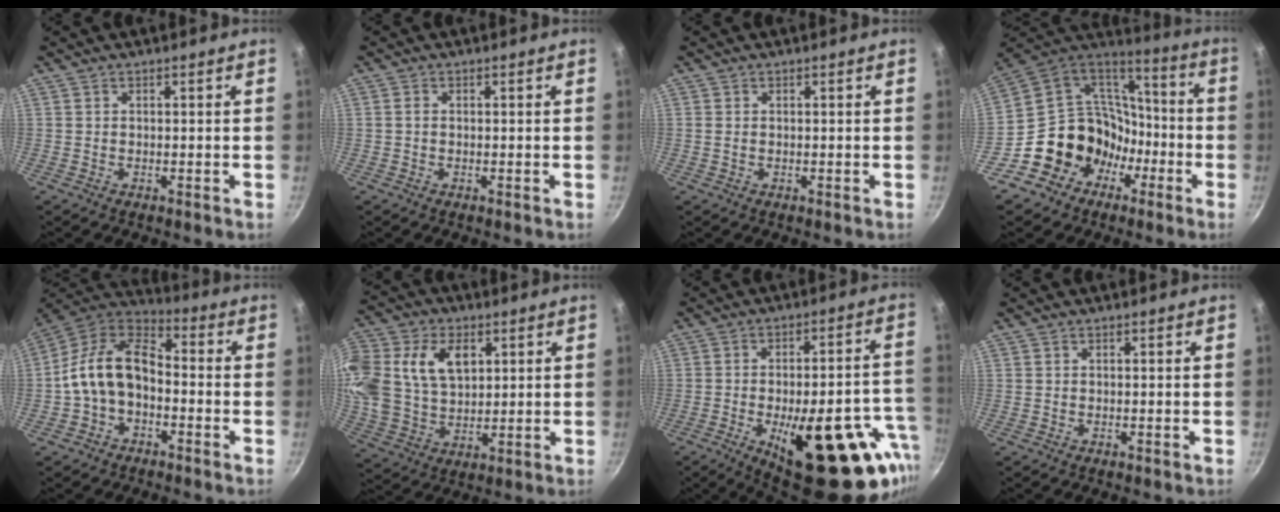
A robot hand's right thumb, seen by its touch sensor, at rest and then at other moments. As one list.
[{"total": 0.9, "force": [0.0, 0.7, 0.6], "torque": [-0.010, 0.004, -0.002]}, {"total": 0.6, "force": [0.1, 0.5, 0.4], "torque": [-0.008, 0.001, 0.001]}, {"total": 18.7, "force": [-6.5, 16.0, 7.3], "torque": [-0.085, 0.082, -0.098]}, {"total": 11.7, "force": [-2.8, 7.0, 9.0], "torque": [-0.160, 0.055, -0.068]}, {"total": 21.6, "force": [6.8, 15.3, 13.7], "torque": [-0.303, 0.020, 0.129]}, {"total": 28.9, "force": [-11.1, 12.0, 23.8], "torque": [-0.259, 0.034, -0.141]}, {"total": 0.0}]